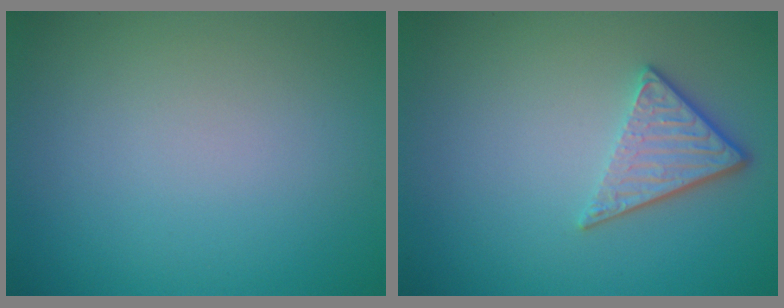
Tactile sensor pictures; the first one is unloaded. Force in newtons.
{"total": 3.0, "press": 2.3, "slide": 2.0}